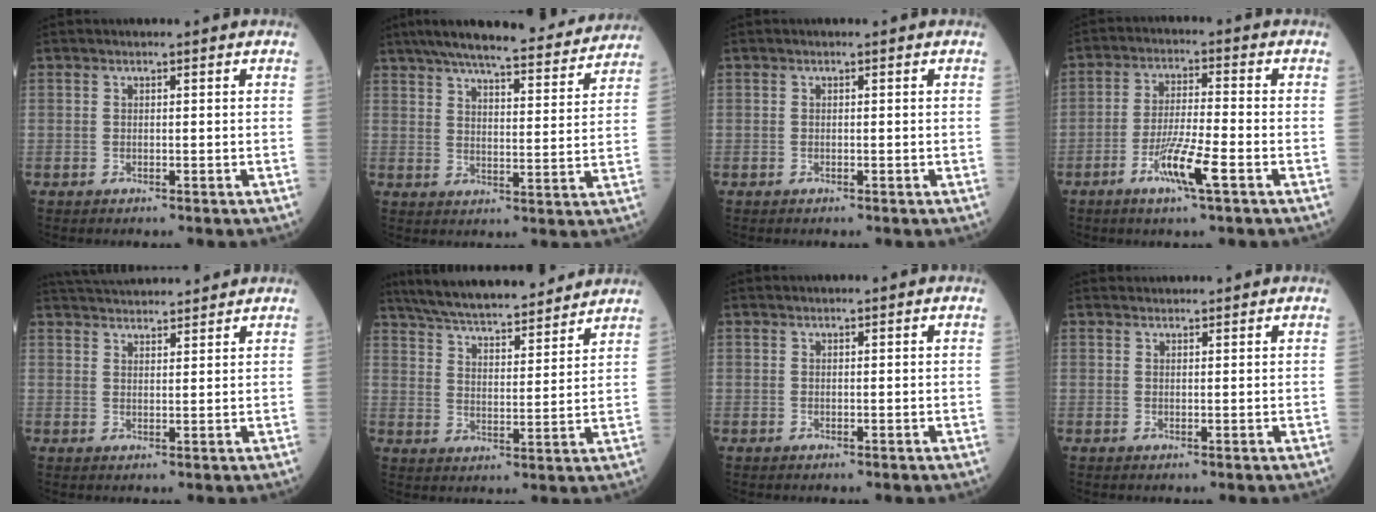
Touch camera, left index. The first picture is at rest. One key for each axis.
{"total": 21.4, "fx": 18.9, "fy": 3.3, "fz": 9.5, "tx": -0.147, "ty": 0.011, "tz": 0.251}
{"total": 0.0}
{"total": 7.4, "fx": -3.5, "fy": 0.1, "fz": 6.5, "tx": -0.130, "ty": -0.011, "tz": -0.066}
{"total": 10.7, "fx": 10.2, "fy": 1.2, "fz": 2.9, "tx": -0.053, "ty": 0.031, "tz": 0.153}
{"total": 19.4, "fx": 17.5, "fy": 3.0, "fz": 7.9, "tx": -0.135, "ty": 0.023, "tz": 0.263}
{"total": 0.7, "fx": 0.7, "fy": 0.0, "fz": 0.1, "tx": -0.003, "ty": 0.015, "tz": 0.014}
{"total": 2.3, "fx": 2.3, "fy": 0.2, "fz": 0.1, "tx": -0.007, "ty": 0.024, "tz": 0.039}